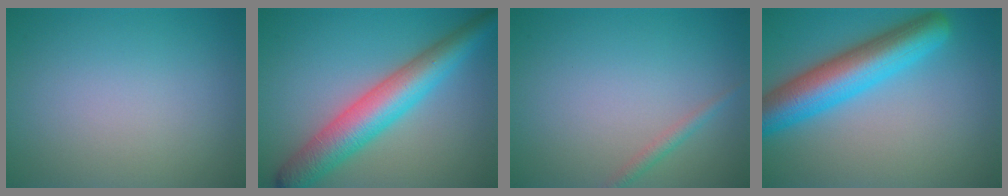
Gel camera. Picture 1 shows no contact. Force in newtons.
{"total": 7.2, "press": 7.2, "slide": 0.1}
{"total": 1.2, "press": 1.2, "slide": 0.0}
{"total": 7.7, "press": 7.7, "slide": 0.4}